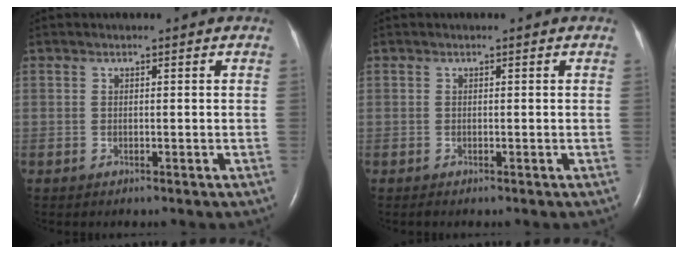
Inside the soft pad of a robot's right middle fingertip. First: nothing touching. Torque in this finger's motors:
{"motor_torque": [0.16, -0.11, -0.08, -0.01]}